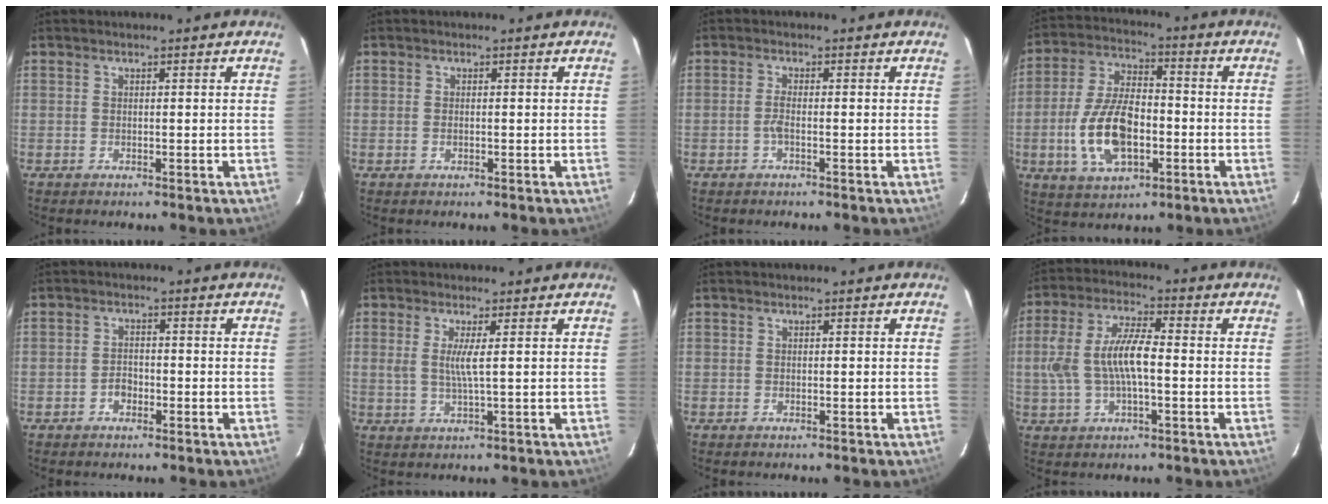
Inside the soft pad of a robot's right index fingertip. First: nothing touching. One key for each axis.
{"total": 0.8, "fx": -0.1, "fy": 0.4, "fz": 0.7, "tx": -0.014, "ty": 0.000, "tz": -0.003}
{"total": 1.5, "fx": -0.6, "fy": 0.1, "fz": 1.4, "tx": -0.031, "ty": 0.001, "tz": -0.014}
{"total": 14.6, "fx": -3.6, "fy": 7.7, "fz": 11.9, "tx": -0.244, "ty": 0.007, "tz": -0.059}
{"total": 2.3, "fx": -1.2, "fy": 1.6, "fz": 1.1, "tx": -0.021, "ty": 0.007, "tz": -0.020}
{"total": 3.4, "fx": 0.7, "fy": -0.4, "fz": 3.3, "tx": -0.066, "ty": -0.007, "tz": 0.012}
{"total": 0.0}
{"total": 10.3, "fx": -0.8, "fy": 3.8, "fz": 9.5, "tx": -0.196, "ty": 0.010, "tz": -0.011}